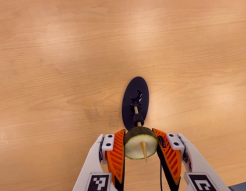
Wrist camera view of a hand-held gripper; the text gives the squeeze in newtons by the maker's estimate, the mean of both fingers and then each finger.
{"total": 11.3, "left": 11.4, "right": 11.2}